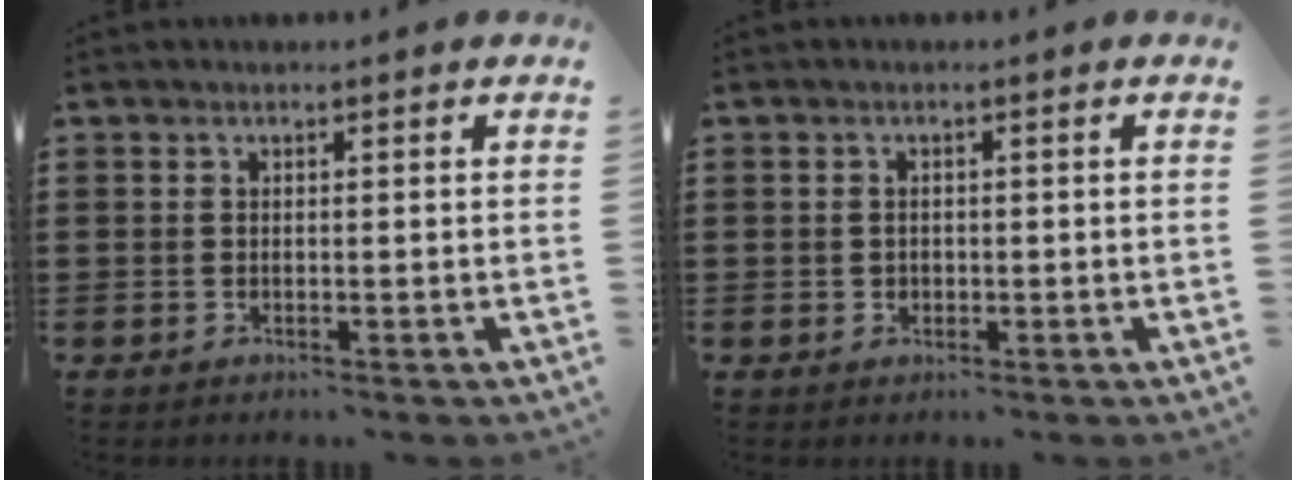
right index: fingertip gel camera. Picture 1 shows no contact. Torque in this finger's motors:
{"motor_torque": [-0.04, 0.04, -0.03, -0.01]}